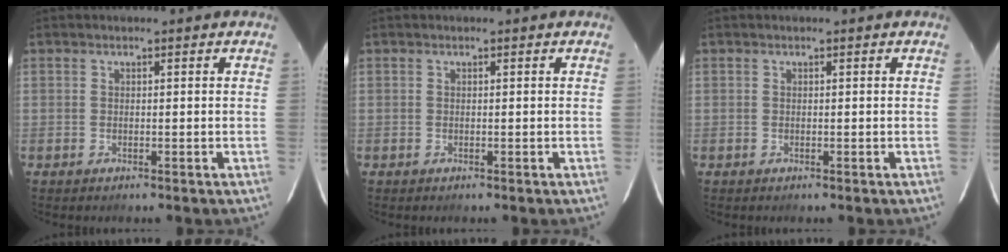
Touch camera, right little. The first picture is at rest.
{"total": 0.0}
{"total": 0.0}